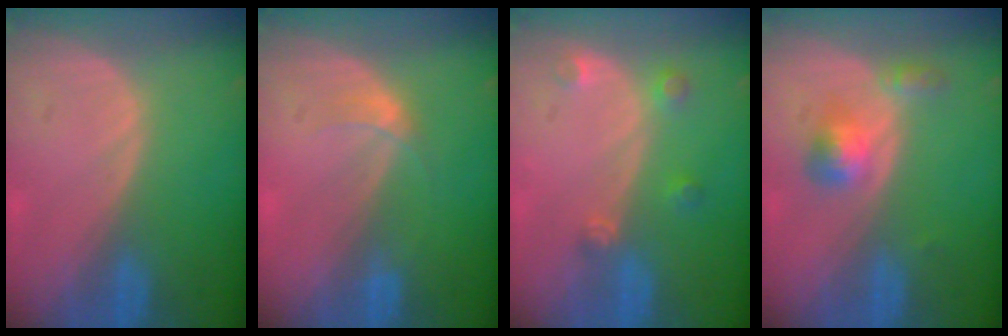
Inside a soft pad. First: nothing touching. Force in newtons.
{"total": 1.7, "press": 1.7, "slide": 0.2}
{"total": 2.7, "press": 2.6, "slide": 0.4}
{"total": 3.9, "press": 3.7, "slide": 1.4}